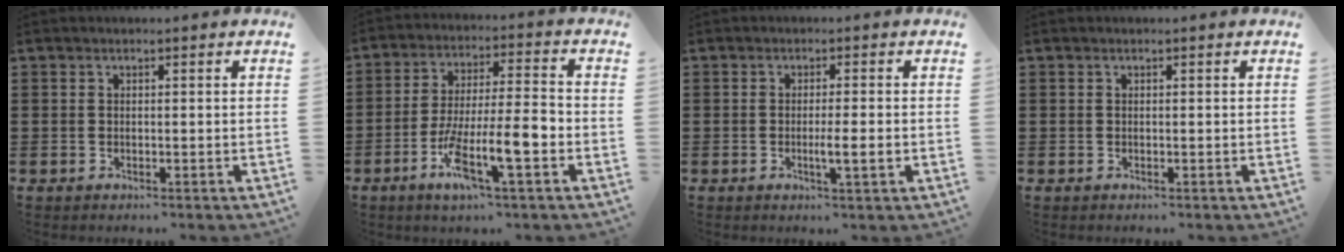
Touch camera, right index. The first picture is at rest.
{"total": 10.6, "force": [-4.4, 1.9, 9.5], "torque": [-0.174, -0.001, -0.080]}
{"total": 3.1, "force": [-0.9, -0.1, 3.0], "torque": [-0.050, -0.008, -0.018]}
{"total": 0.0}